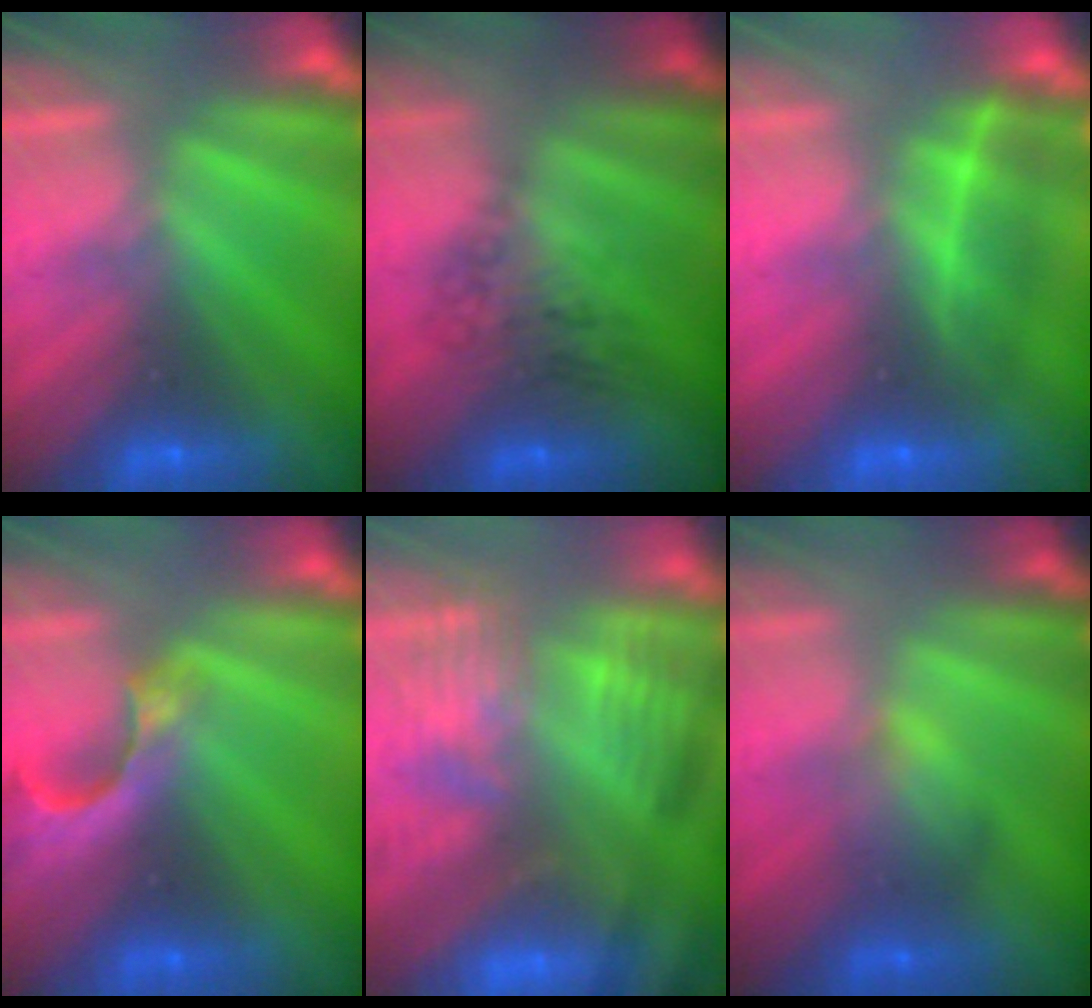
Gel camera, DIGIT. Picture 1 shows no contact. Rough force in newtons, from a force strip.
{"total": 2.6}
{"total": 1.9}
{"total": 4.4}
{"total": 7.5}
{"total": 2.1}